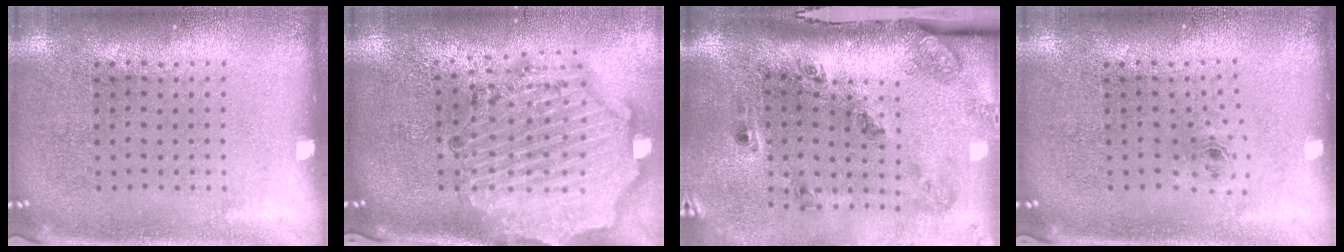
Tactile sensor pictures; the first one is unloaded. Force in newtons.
{"total": 2.7, "press": 2.4, "slide": 1.1}
{"total": 2.5, "press": 1.7, "slide": 1.8}
{"total": 0.8, "press": 0.3, "slide": 0.7}